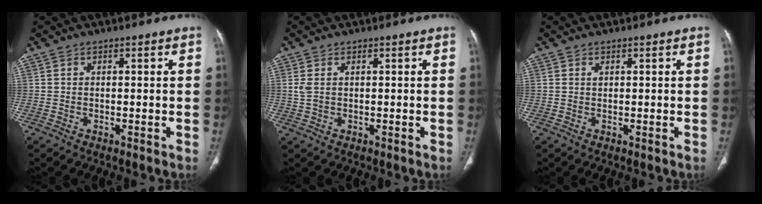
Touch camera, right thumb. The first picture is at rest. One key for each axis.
{"total": 2.2, "fx": 0.4, "fy": 1.3, "fz": 1.8, "tx": -0.056, "ty": 0.009, "tz": 0.014}
{"total": 0.6, "fx": 0.3, "fy": 0.4, "fz": 0.4, "tx": -0.009, "ty": 0.003, "tz": 0.007}